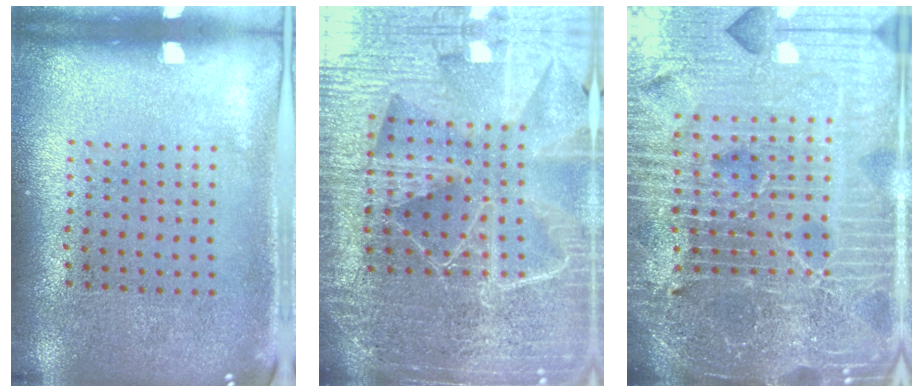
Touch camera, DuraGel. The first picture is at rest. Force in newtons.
{"total": 6.4, "press": 5.5, "slide": 3.3}
{"total": 7.3, "press": 6.3, "slide": 3.7}